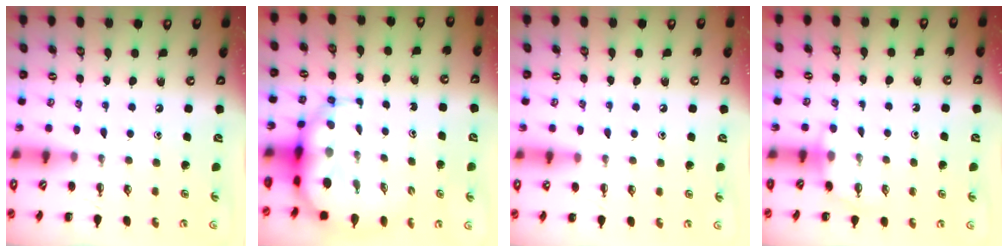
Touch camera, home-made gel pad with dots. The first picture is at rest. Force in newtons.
{"total": 8.7, "press": 8.3, "slide": 2.5}
{"total": 3.4, "press": 3.2, "slide": 1.2}
{"total": 3.8, "press": 3.7, "slide": 1.1}